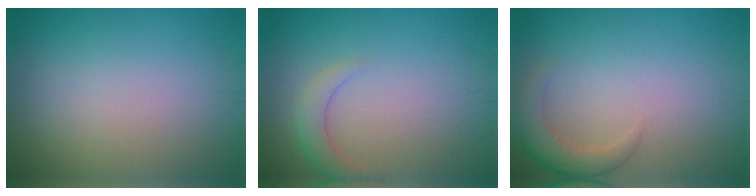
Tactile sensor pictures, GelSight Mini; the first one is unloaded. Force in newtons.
{"total": 2.1, "press": 2.1, "slide": 0.2}
{"total": 2.9, "press": 2.9, "slide": 0.3}